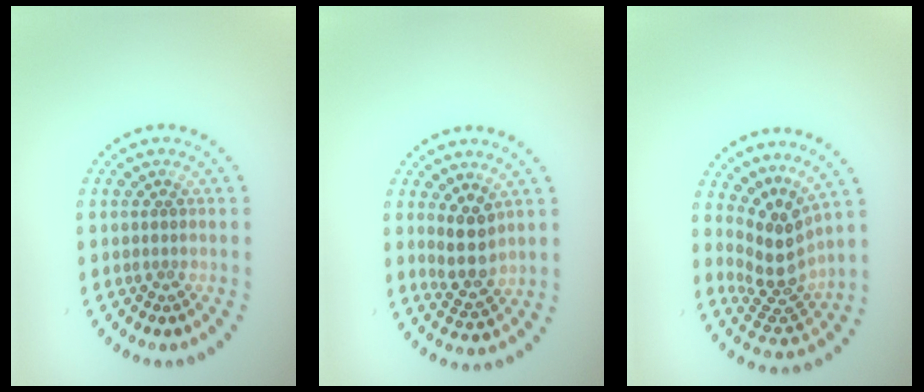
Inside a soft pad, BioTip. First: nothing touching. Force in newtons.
{"total": 3.1, "press": 2.6, "slide": 1.7}
{"total": 4.2, "press": 3.0, "slide": 2.9}